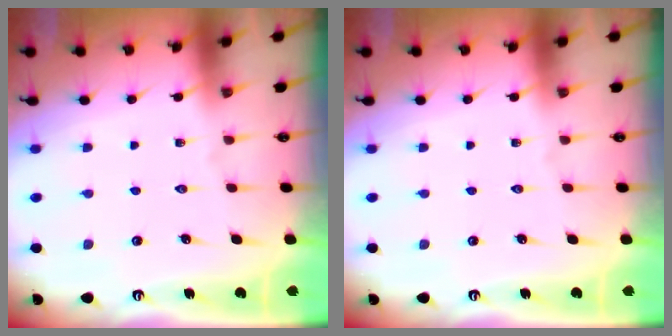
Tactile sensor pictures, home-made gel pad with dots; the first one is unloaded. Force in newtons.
{"total": 0.0}